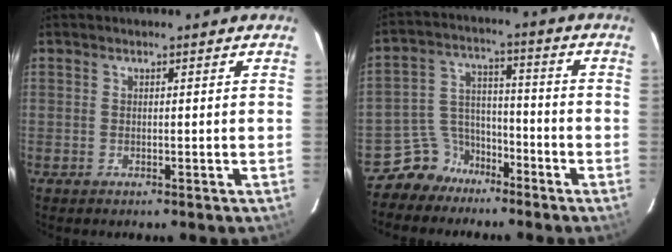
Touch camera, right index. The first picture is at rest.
{"total": 7.1, "force": [-5.4, 4.7, -0.1], "torque": [0.004, 0.029, -0.098]}